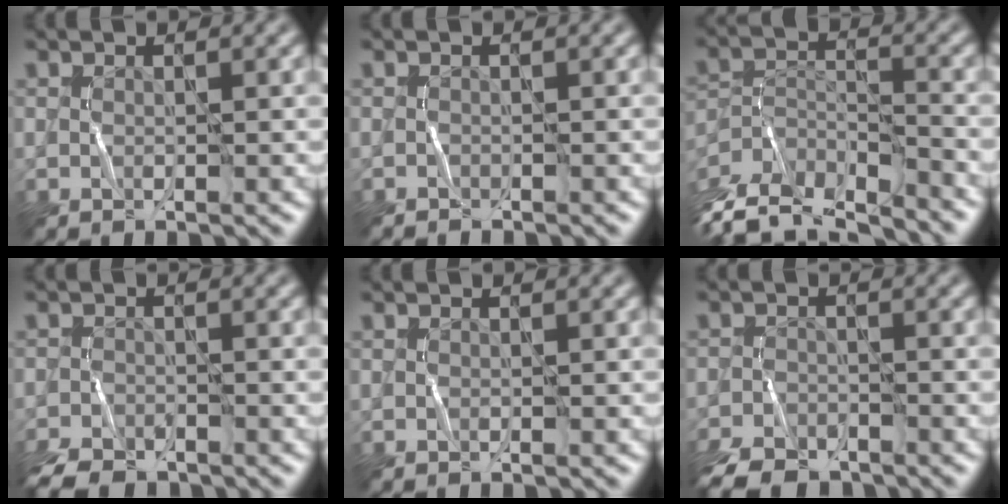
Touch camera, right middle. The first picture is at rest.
{"total": 0.5, "force": [-0.4, 0.0, -0.3], "torque": [0.005, 0.002, -0.007]}
{"total": 9.1, "force": [-8.0, 2.8, 3.4], "torque": [-0.075, -0.004, -0.135]}
{"total": 4.5, "force": [-3.9, 1.8, 1.5], "torque": [-0.030, -0.020, -0.076]}
{"total": 0.0}
{"total": 5.7, "force": [-4.8, 2.3, 2.0], "torque": [-0.038, -0.023, -0.090]}